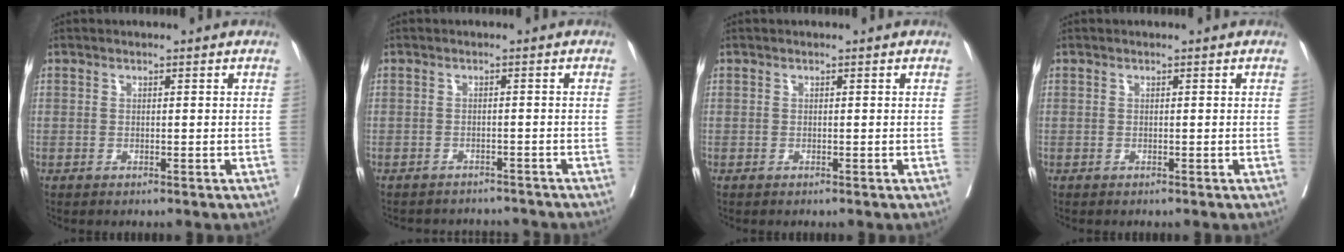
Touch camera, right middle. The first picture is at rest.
{"total": 7.2, "force": [-6.9, 2.0, 0.8], "torque": [-0.011, 0.007, -0.082]}
{"total": 0.0}
{"total": 0.0}